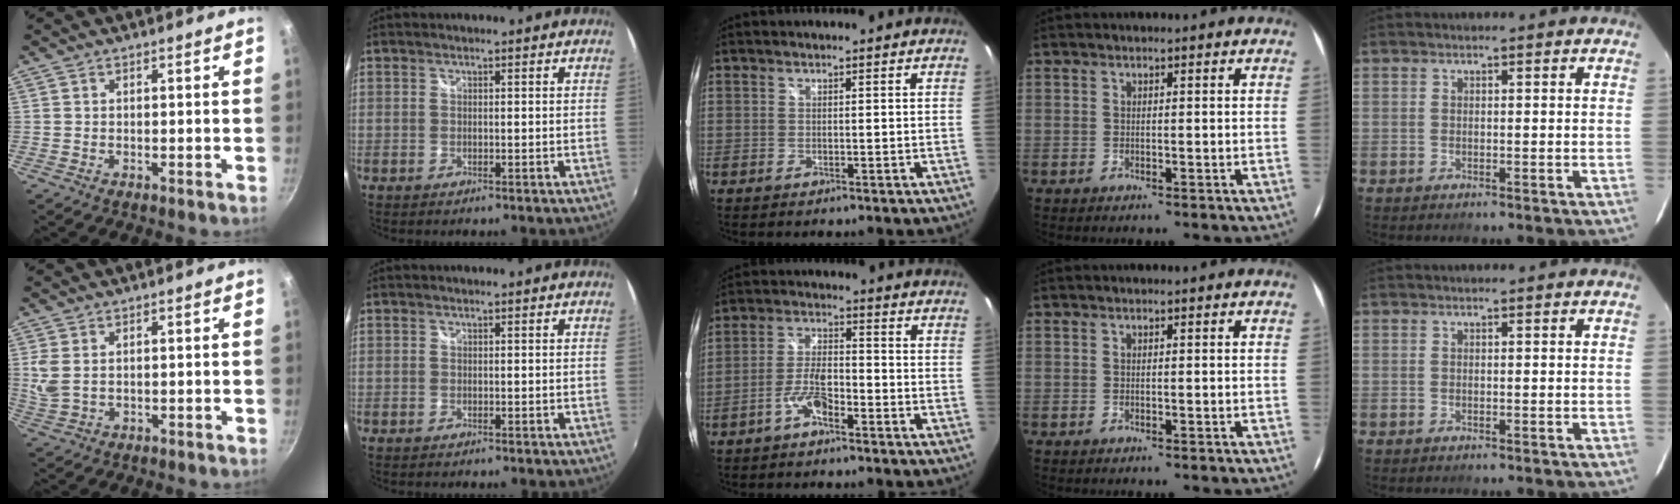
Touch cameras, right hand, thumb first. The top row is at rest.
{"thumb": {"total": 4.0, "force": [0.8, 2.4, 3.1], "torque": [-0.064, -0.003, 0.023]}, "middle": {"total": 5.2, "force": [-3.3, 1.6, 3.6], "torque": [-0.081, 0.012, -0.063]}}